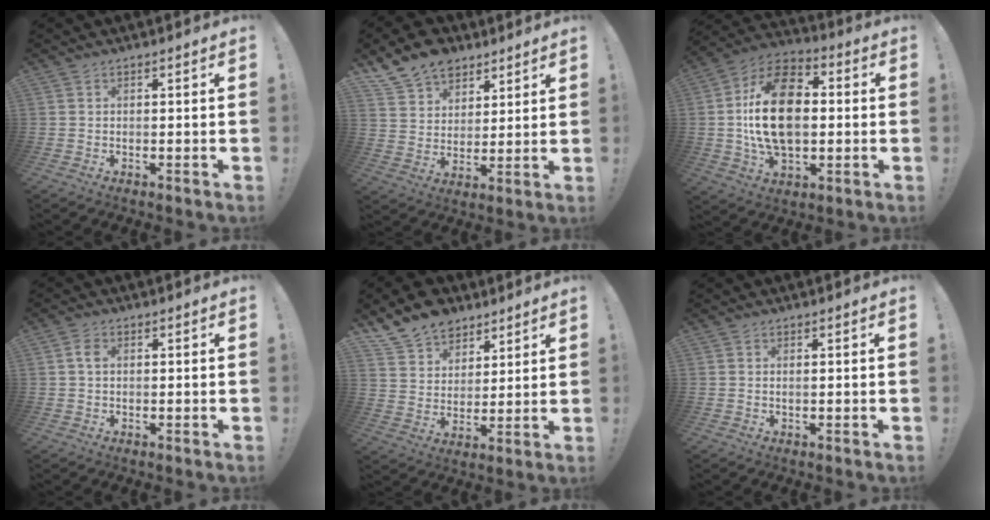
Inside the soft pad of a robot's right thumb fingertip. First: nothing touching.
{"total": 12.4, "force": [9.0, 7.9, 3.3], "torque": [-0.058, -0.065, 0.175]}
{"total": 22.3, "force": [0.5, 14.1, 17.3], "torque": [-0.319, 0.014, 0.010]}
{"total": 2.5, "force": [0.5, 1.7, 1.8], "torque": [-0.033, 0.003, 0.008]}
{"total": 12.0, "force": [9.1, 7.4, 2.5], "torque": [-0.048, -0.071, 0.178]}
{"total": 0.7, "force": [0.2, -0.1, 0.7], "torque": [-0.005, -0.004, 0.002]}